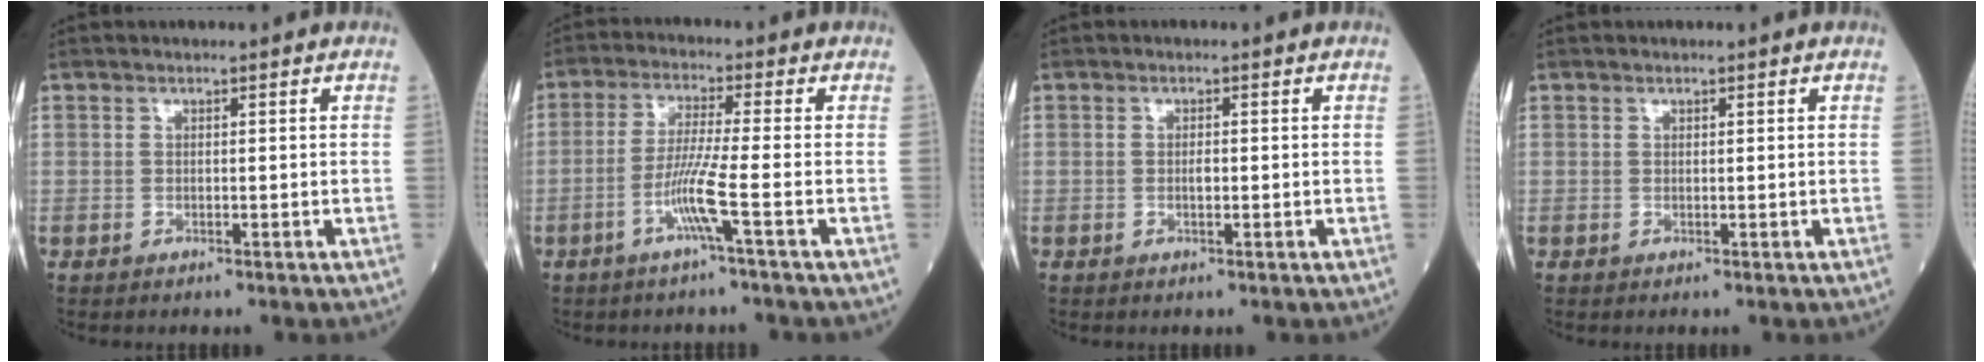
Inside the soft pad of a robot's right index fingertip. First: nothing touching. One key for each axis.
{"total": 6.1, "fx": -2.4, "fy": -1.2, "fz": 5.5, "tx": -0.112, "ty": -0.008, "tz": -0.053}
{"total": 1.3, "fx": -0.1, "fy": 0.5, "fz": 1.2, "tx": -0.025, "ty": 0.000, "tz": -0.002}
{"total": 0.0}